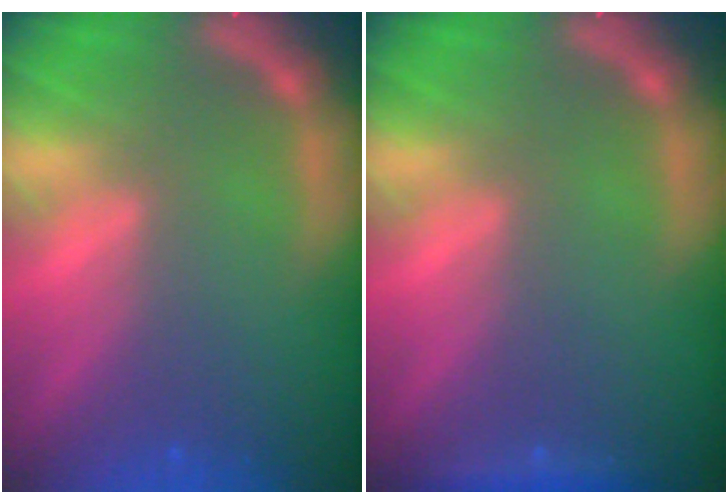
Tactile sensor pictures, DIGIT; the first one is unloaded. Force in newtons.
{"total": 1.4}